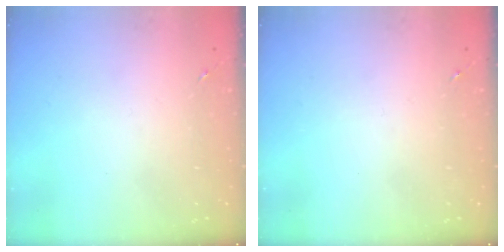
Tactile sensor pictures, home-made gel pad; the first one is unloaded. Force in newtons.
{"total": 0.0}